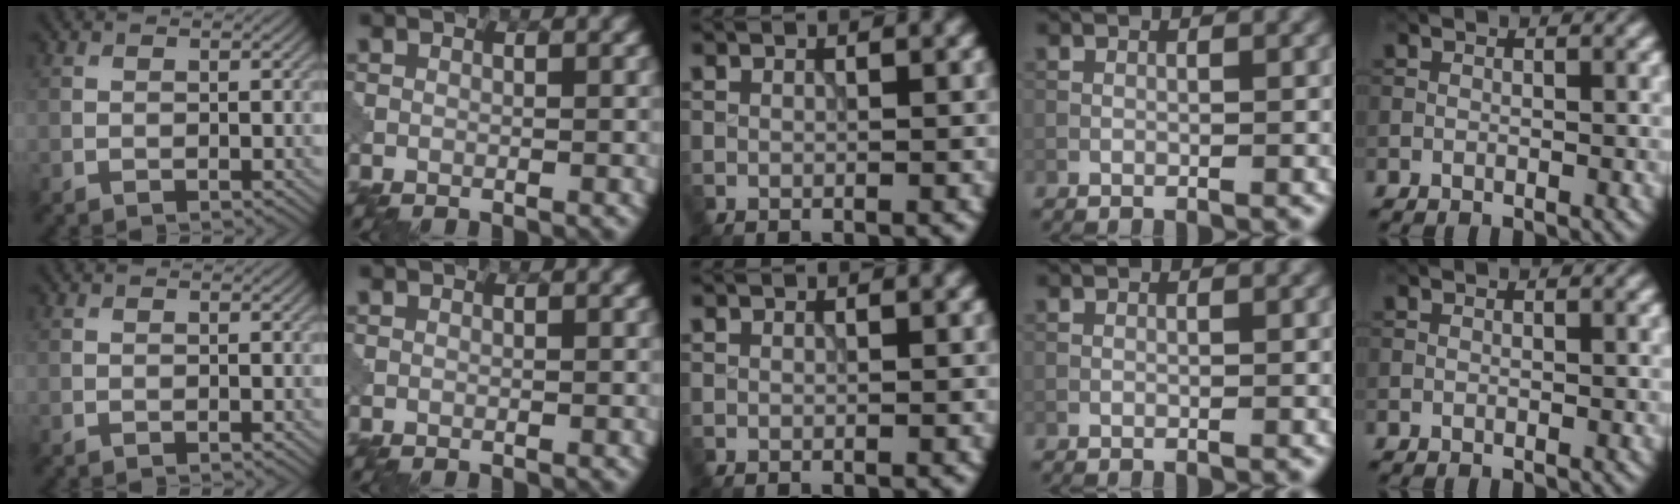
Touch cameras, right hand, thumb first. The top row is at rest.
{}